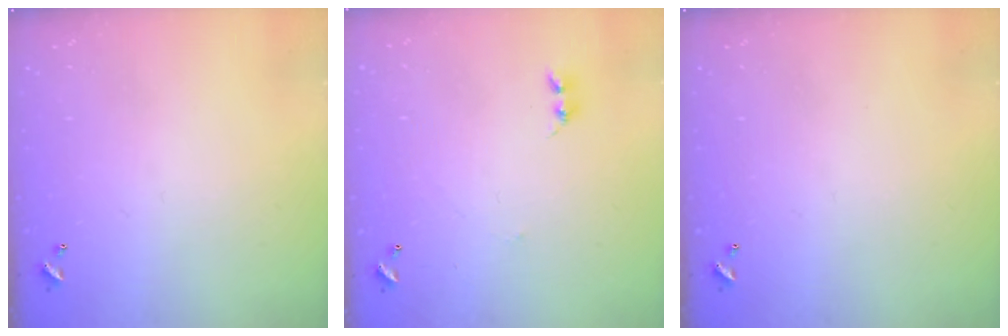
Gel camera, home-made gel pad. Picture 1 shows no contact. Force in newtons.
{"total": 2.9, "press": 2.8, "slide": 0.4}
{"total": 0.0}